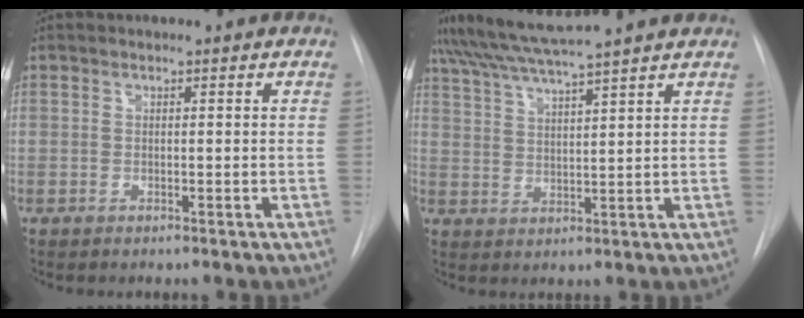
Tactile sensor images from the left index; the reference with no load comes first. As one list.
[{"total": 8.9, "force": [8.0, -0.9, 3.7], "torque": [-0.074, 0.027, 0.134]}]